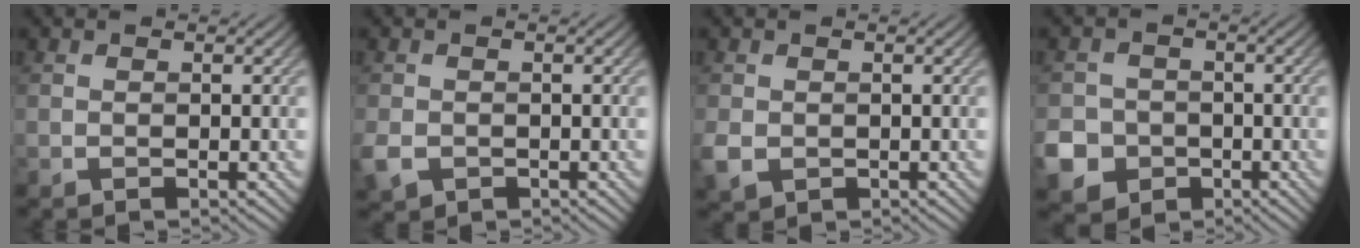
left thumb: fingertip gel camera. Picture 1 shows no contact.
{"total": 3.2, "force": [-1.3, 2.4, 1.5], "torque": [-0.043, -0.014, -0.030]}
{"total": 3.0, "force": [-0.6, 2.5, 1.5], "torque": [-0.042, -0.010, -0.013]}
{"total": 7.5, "force": [-3.2, 6.5, 2.1], "torque": [-0.061, -0.027, -0.078]}